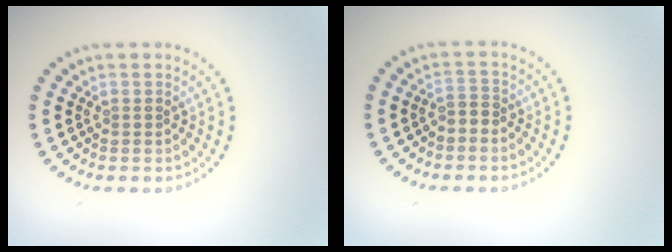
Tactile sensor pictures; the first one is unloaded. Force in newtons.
{"total": 1.3, "press": 1.0, "slide": 0.9}